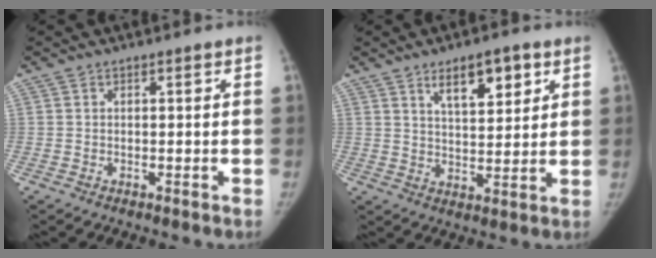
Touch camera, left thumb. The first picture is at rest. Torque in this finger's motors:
{"motor_torque": [0.83, 0.93, -0.15, -0.03, 0.27]}